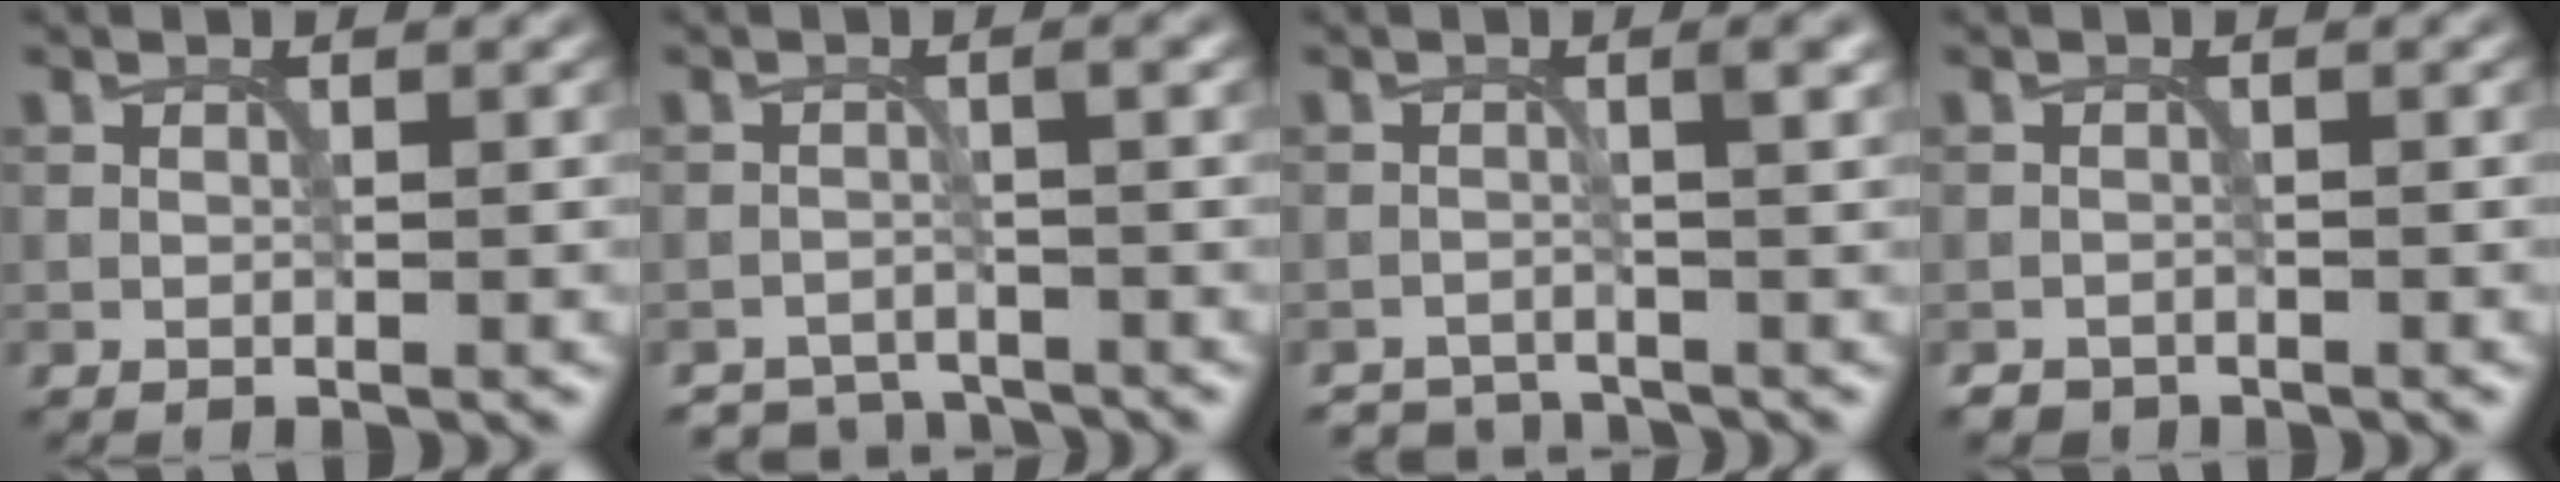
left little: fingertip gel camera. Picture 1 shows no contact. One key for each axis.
{"total": 3.0, "fx": -2.9, "fy": 0.5, "fz": 0.4, "tx": -0.002, "ty": -0.005, "tz": -0.051}
{"total": 2.6, "fx": -2.2, "fy": 0.6, "fz": 1.2, "tx": -0.011, "ty": -0.003, "tz": -0.042}
{"total": 1.2, "fx": -1.1, "fy": 0.5, "fz": -0.1, "tx": 0.005, "ty": -0.004, "tz": -0.020}